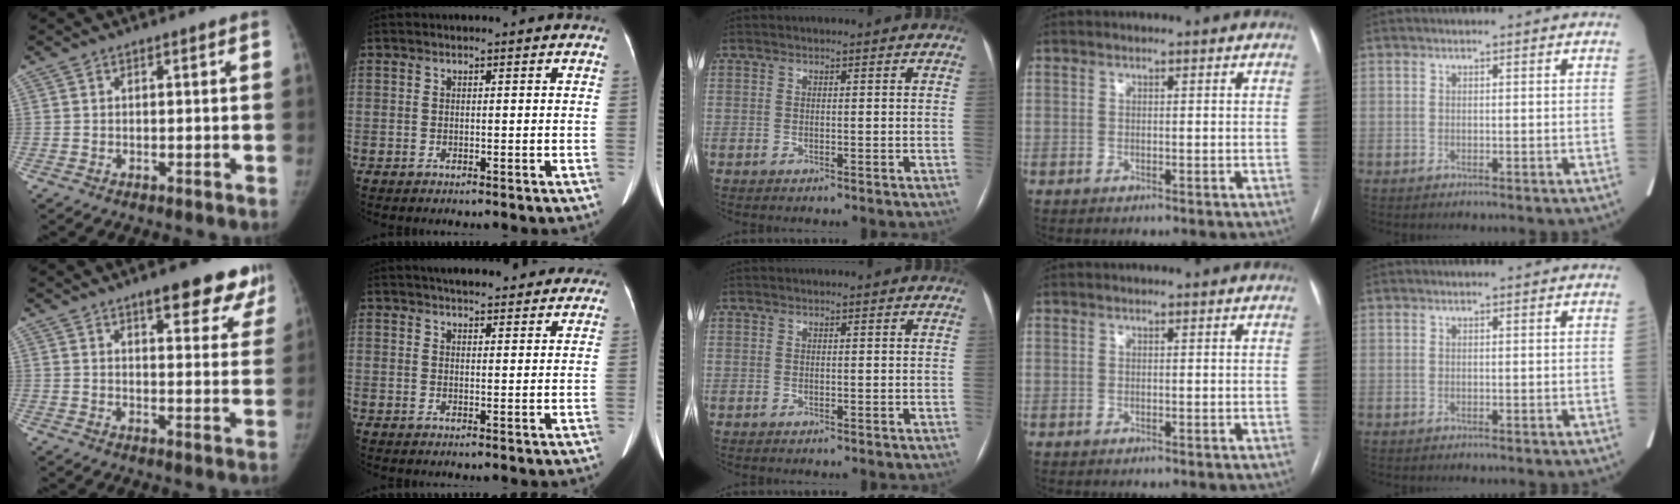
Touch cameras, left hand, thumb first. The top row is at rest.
{"thumb": {"total": 13.5, "force": [9.2, 4.7, 8.7], "torque": [-0.061, -0.042, 0.110]}, "index": {"total": 11.6, "force": [10.1, 3.2, 4.7], "torque": [-0.043, 0.021, 0.116]}}